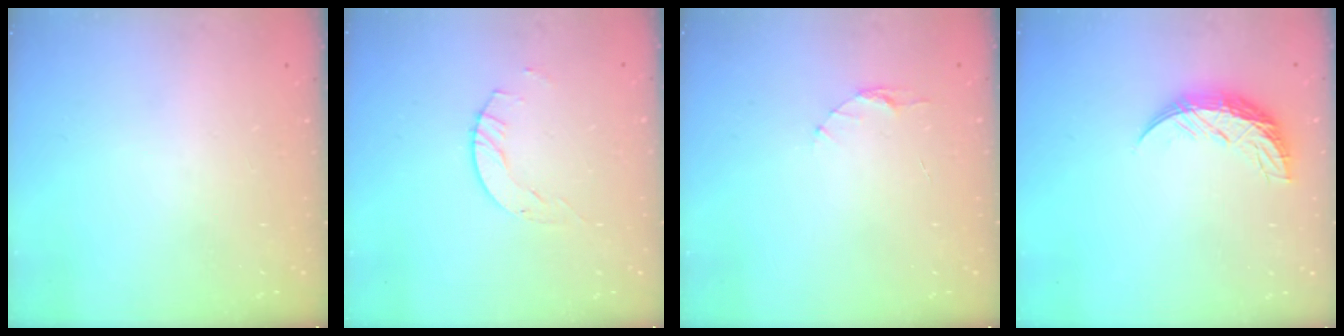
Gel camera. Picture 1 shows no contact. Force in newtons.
{"total": 4.1, "press": 4.1, "slide": 0.2}
{"total": 3.5, "press": 3.5, "slide": 0.3}
{"total": 10.0, "press": 10.0, "slide": 0.6}